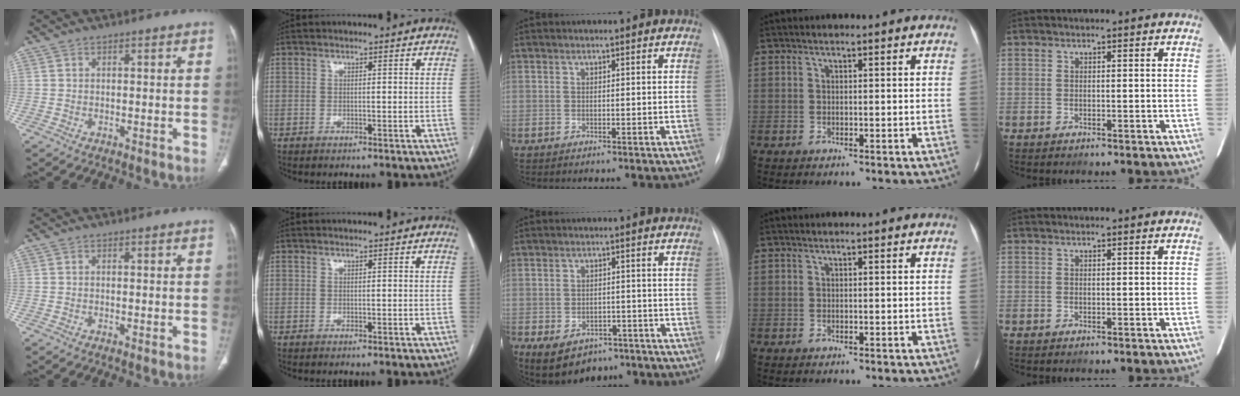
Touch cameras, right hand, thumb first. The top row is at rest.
{"middle": {"total": 7.9, "force": [-4.6, 5.5, 3.5], "torque": [-0.060, 0.012, -0.055]}}